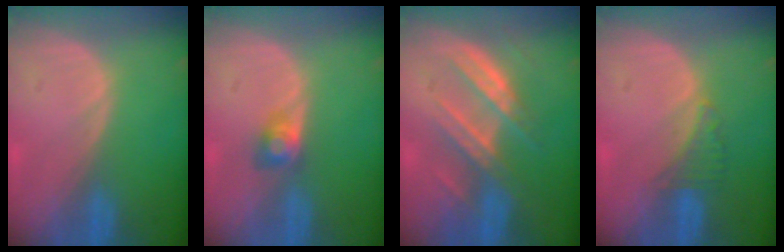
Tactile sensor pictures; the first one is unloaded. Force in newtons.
{"total": 2.6, "press": 2.5, "slide": 0.7}
{"total": 7.4, "press": 7.1, "slide": 2.0}
{"total": 2.7, "press": 2.6, "slide": 0.7}